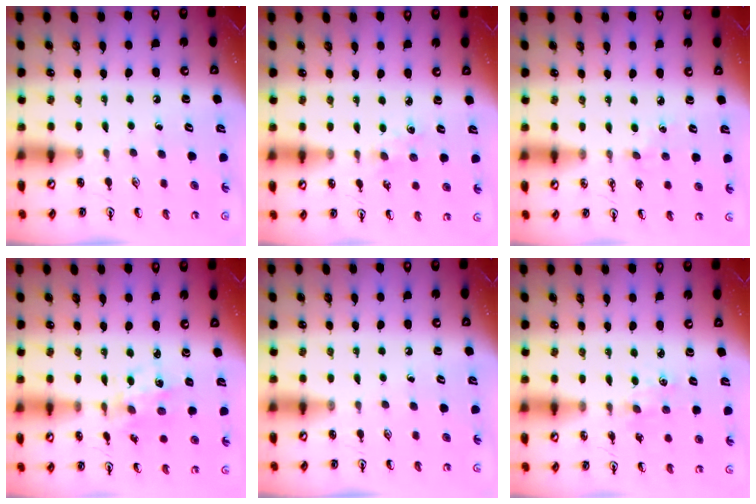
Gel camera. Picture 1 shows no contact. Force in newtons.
{"total": 2.8, "press": 2.7, "slide": 0.4}
{"total": 2.7, "press": 2.7, "slide": 0.4}
{"total": 3.7, "press": 3.6, "slide": 1.0}
{"total": 0.0}
{"total": 1.2, "press": 1.2, "slide": 0.2}